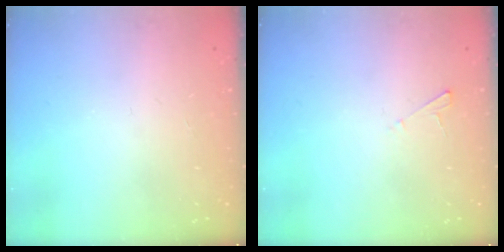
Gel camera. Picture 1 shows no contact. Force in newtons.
{"total": 2.0, "press": 2.0, "slide": 0.2}